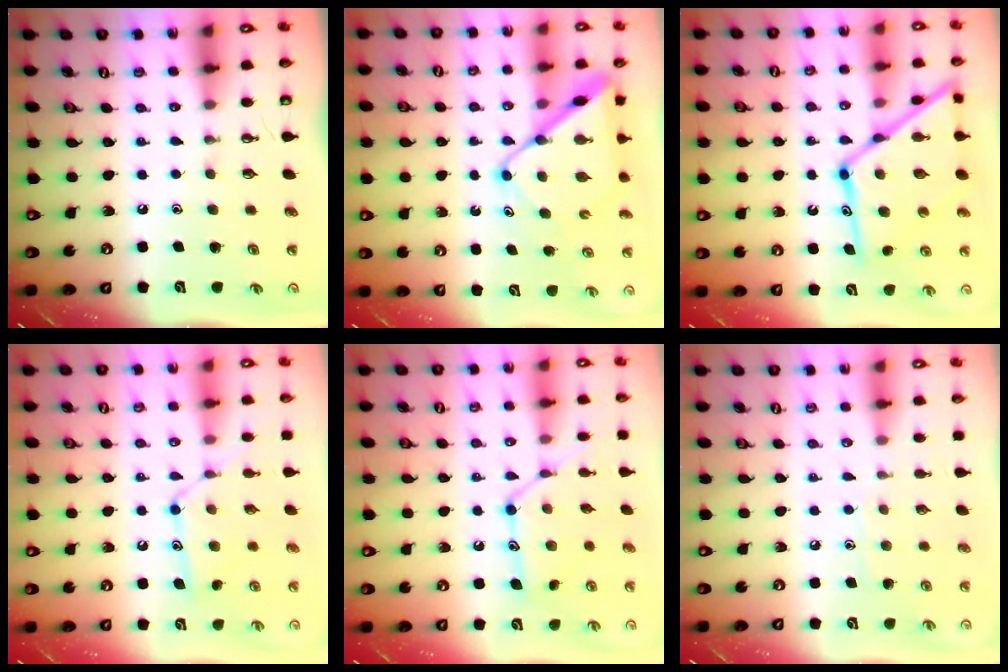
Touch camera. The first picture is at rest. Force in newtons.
{"total": 12.7, "press": 12.6, "slide": 1.2}
{"total": 20.0, "press": 20.0, "slide": 1.6}
{"total": 12.7, "press": 12.6, "slide": 1.1}
{"total": 13.5, "press": 13.5, "slide": 0.7}
{"total": 5.9, "press": 5.8, "slide": 0.7}